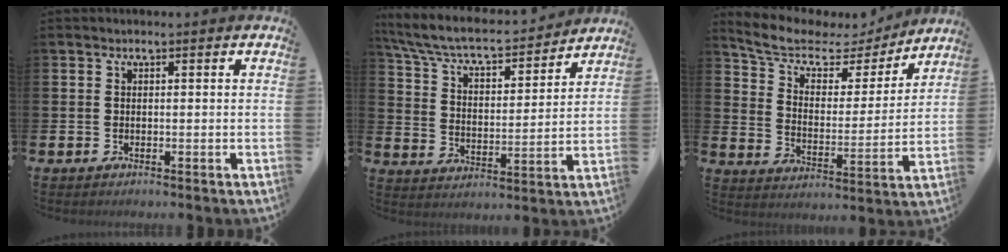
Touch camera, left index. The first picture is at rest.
{"total": 7.4, "force": [6.7, 1.9, 2.7], "torque": [-0.087, -0.049, 0.112]}
{"total": 7.6, "force": [6.4, 3.2, 2.5], "torque": [-0.083, -0.043, 0.107]}